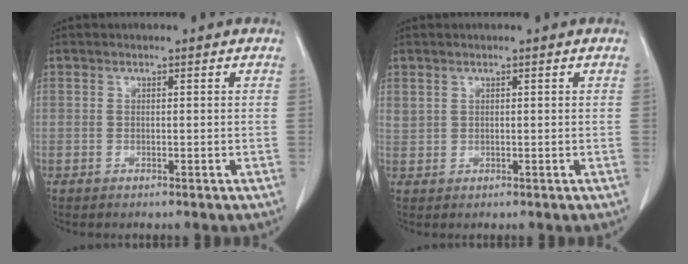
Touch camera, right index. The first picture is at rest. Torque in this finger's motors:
{"motor_torque": [0.06, 0.00, 0.01, 0.02]}